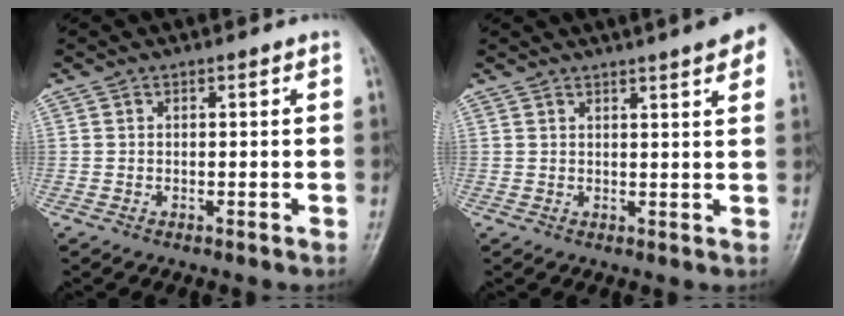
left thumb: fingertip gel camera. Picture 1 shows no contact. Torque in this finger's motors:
{"motor_torque": [1.06, -0.36, 1.43, -1.34, 0.05]}